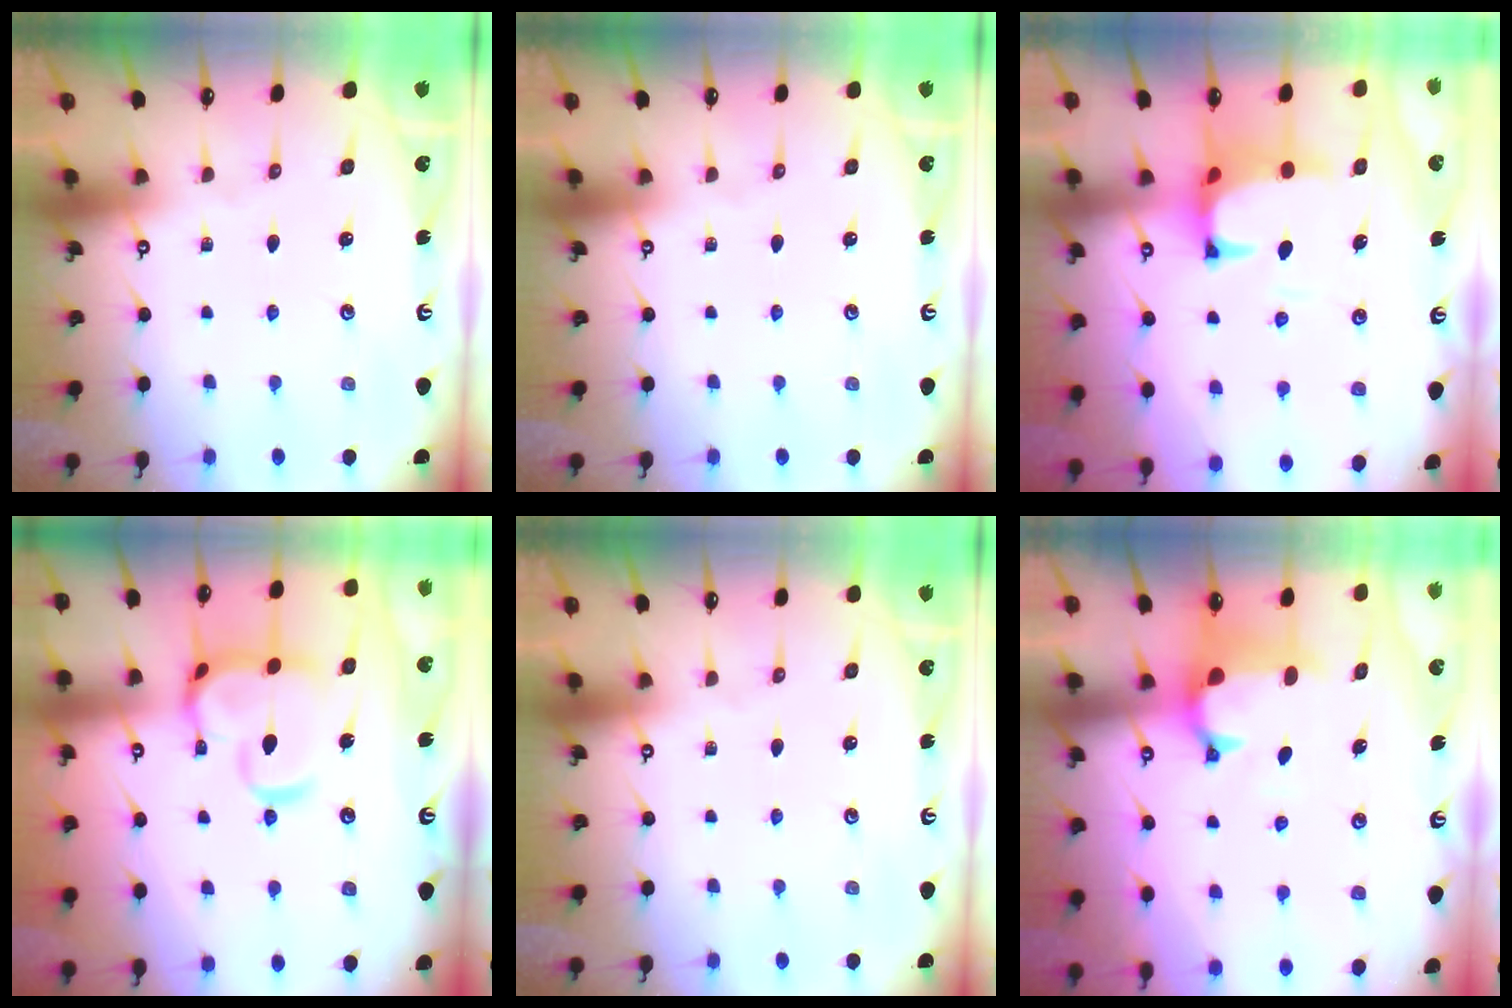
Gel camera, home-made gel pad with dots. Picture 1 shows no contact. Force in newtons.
{"total": 0.0}
{"total": 1.4, "press": 0.9, "slide": 1.0}
{"total": 7.3, "press": 7.1, "slide": 1.5}
{"total": 0.0}
{"total": 1.2, "press": 0.6, "slide": 1.0}